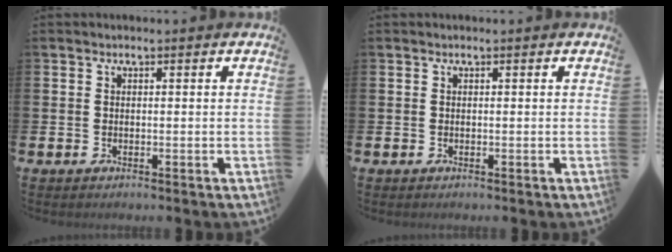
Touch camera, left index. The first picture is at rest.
{"total": 0.0}